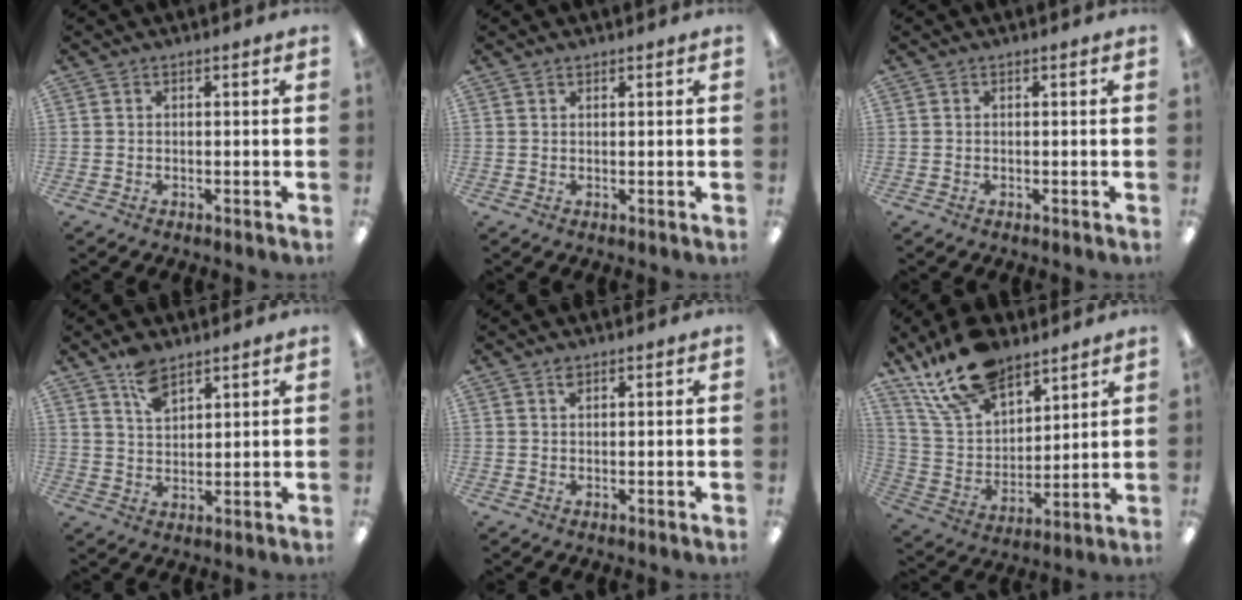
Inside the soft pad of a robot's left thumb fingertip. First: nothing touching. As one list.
[{"total": 0.7, "force": [0.6, 0.2, 0.2], "torque": [-0.004, 0.000, 0.012]}, {"total": 0.0}, {"total": 6.4, "force": [4.5, 3.0, 3.3], "torque": [-0.060, -0.017, 0.082]}, {"total": 1.2, "force": [0.9, 0.5, 0.6], "torque": [-0.014, 0.000, 0.017]}, {"total": 18.2, "force": [13.1, 9.2, 8.7], "torque": [-0.170, -0.060, 0.242]}]